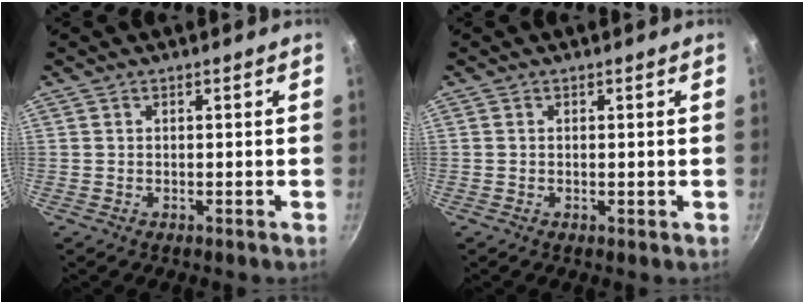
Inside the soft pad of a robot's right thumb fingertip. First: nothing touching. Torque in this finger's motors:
{"motor_torque": [-0.41, 0.03, -0.13, -0.11, -0.02]}